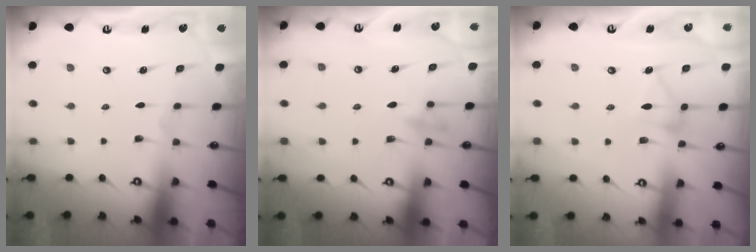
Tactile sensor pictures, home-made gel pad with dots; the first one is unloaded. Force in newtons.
{"total": 9.2, "press": 9.2, "slide": 0.8}
{"total": 9.6, "press": 9.6, "slide": 0.5}